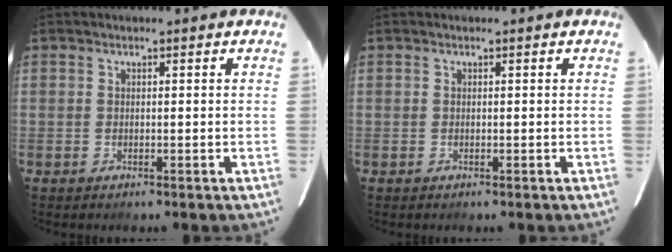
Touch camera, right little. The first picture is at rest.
{"total": 0.0}